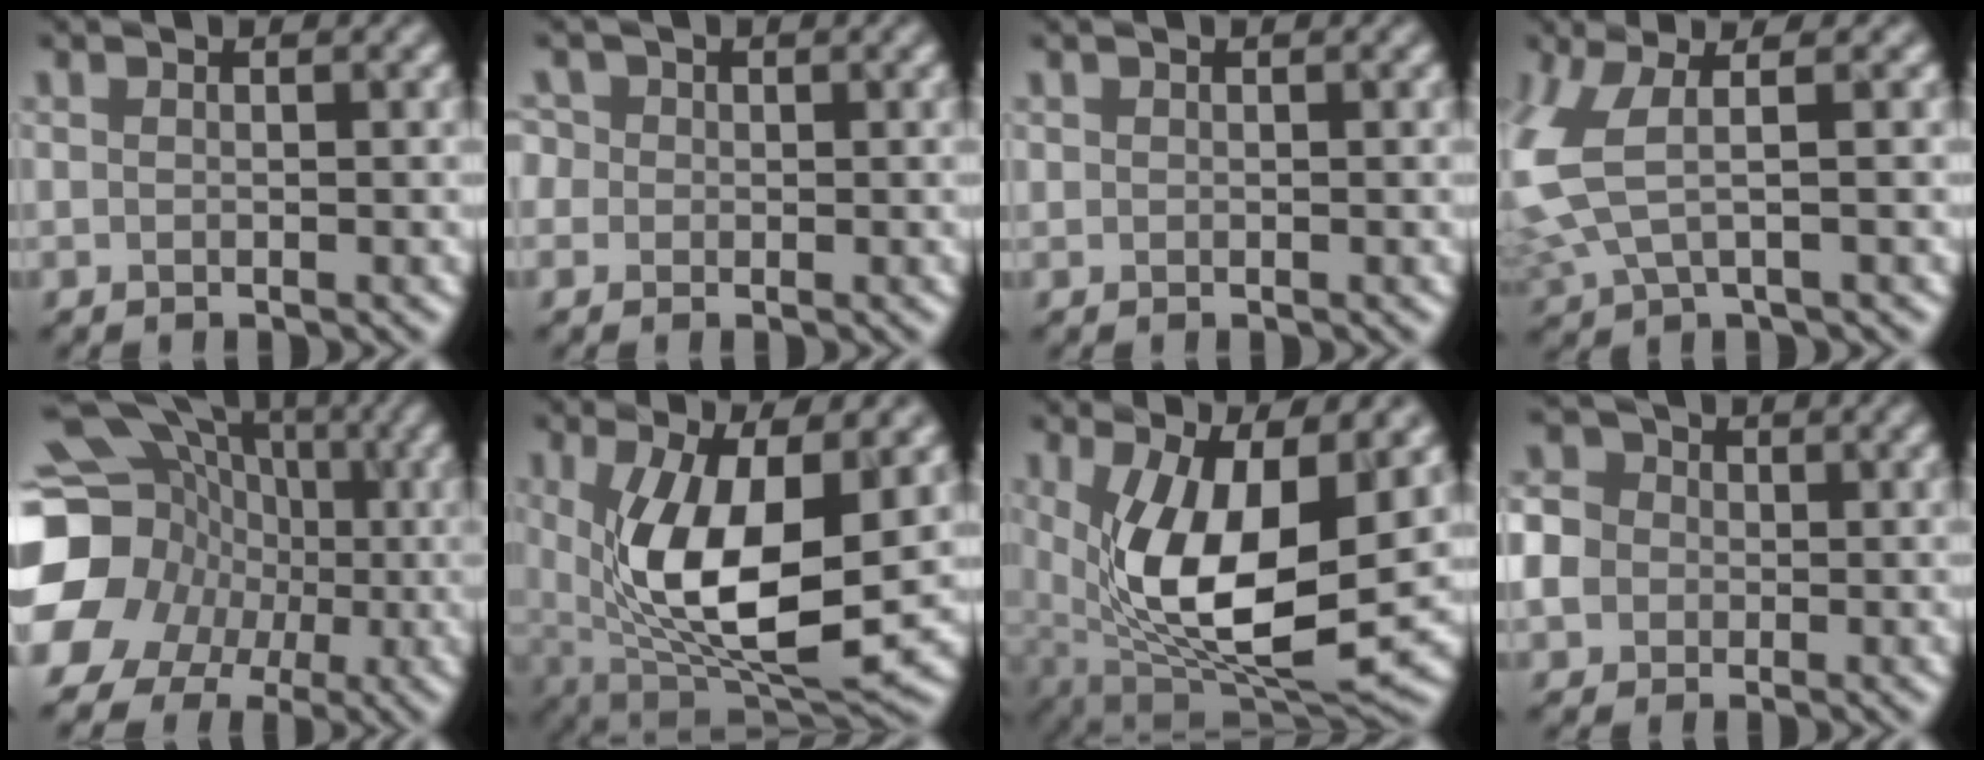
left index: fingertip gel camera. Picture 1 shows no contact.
{"total": 1.1, "force": [-0.1, 1.1, -0.2], "torque": [-0.001, 0.016, 0.003]}
{"total": 0.9, "force": [-0.2, -0.4, -0.7], "torque": [0.004, -0.002, 0.014]}
{"total": 4.8, "force": [-0.3, 1.6, 4.5], "torque": [-0.140, -0.001, 0.015]}
{"total": 16.0, "force": [-2.7, 14.2, 6.8], "torque": [-0.138, 0.002, -0.061]}
{"total": 10.2, "force": [0.1, 4.4, 9.1], "torque": [-0.172, -0.024, 0.030]}
{"total": 11.2, "force": [0.2, 5.0, 10.0], "torque": [-0.181, -0.029, 0.031]}
{"total": 4.0, "force": [-0.9, 3.6, 1.3], "torque": [-0.044, 0.017, -0.005]}